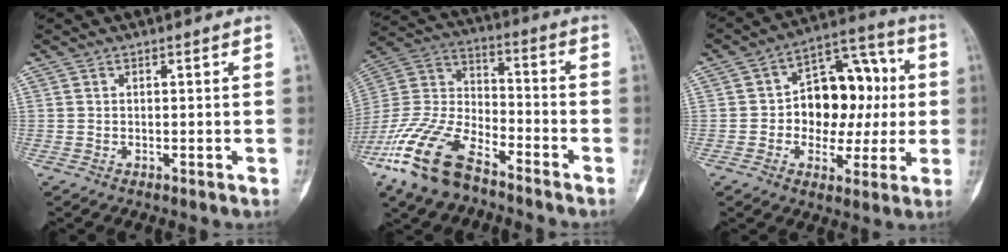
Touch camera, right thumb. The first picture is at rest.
{"total": 18.3, "force": [-11.9, 8.0, 11.3], "torque": [-0.235, 0.051, -0.233]}
{"total": 16.2, "force": [0.7, 11.0, 11.9], "torque": [-0.112, 0.037, 0.008]}